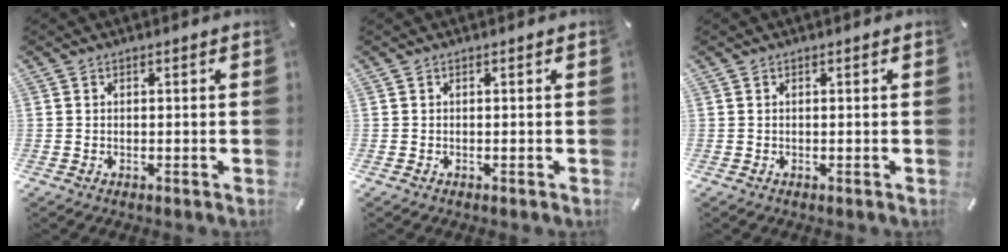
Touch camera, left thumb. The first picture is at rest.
{"total": 0.0}
{"total": 0.0}